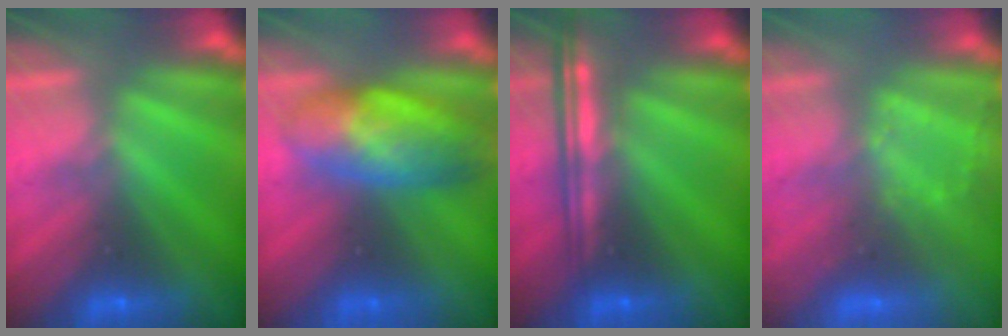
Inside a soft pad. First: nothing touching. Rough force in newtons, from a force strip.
{"total": 6.7}
{"total": 8.4}
{"total": 2.9}